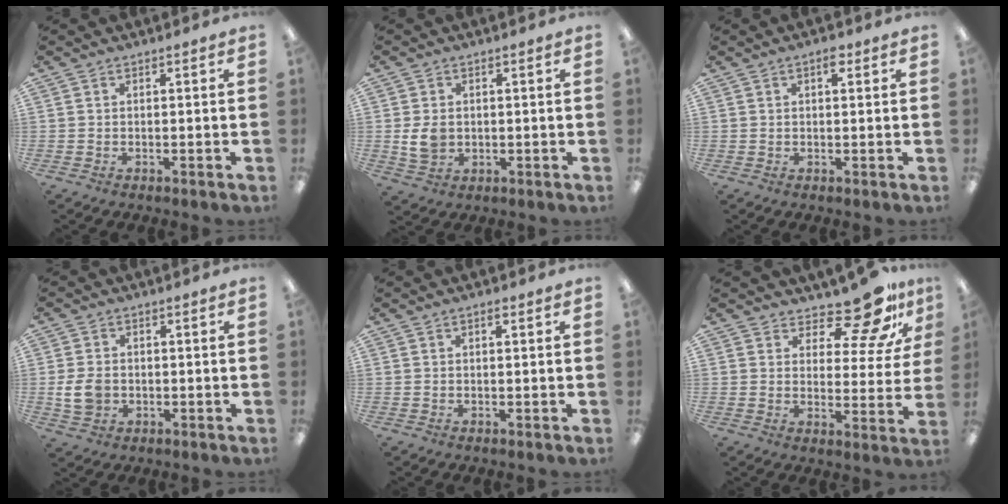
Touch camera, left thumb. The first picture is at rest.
{"total": 5.4, "force": [0.1, 4.3, 3.3], "torque": [-0.066, 0.000, 0.003]}
{"total": 2.7, "force": [1.4, 1.3, 1.9], "torque": [-0.018, -0.005, 0.018]}
{"total": 6.1, "force": [-0.6, 4.9, 3.5], "torque": [-0.074, 0.002, -0.012]}
{"total": 1.0, "force": [0.6, 0.4, 0.7], "torque": [-0.007, 0.000, 0.007]}
{"total": 14.0, "force": [11.3, 4.6, 6.8], "torque": [-0.102, -0.080, 0.195]}